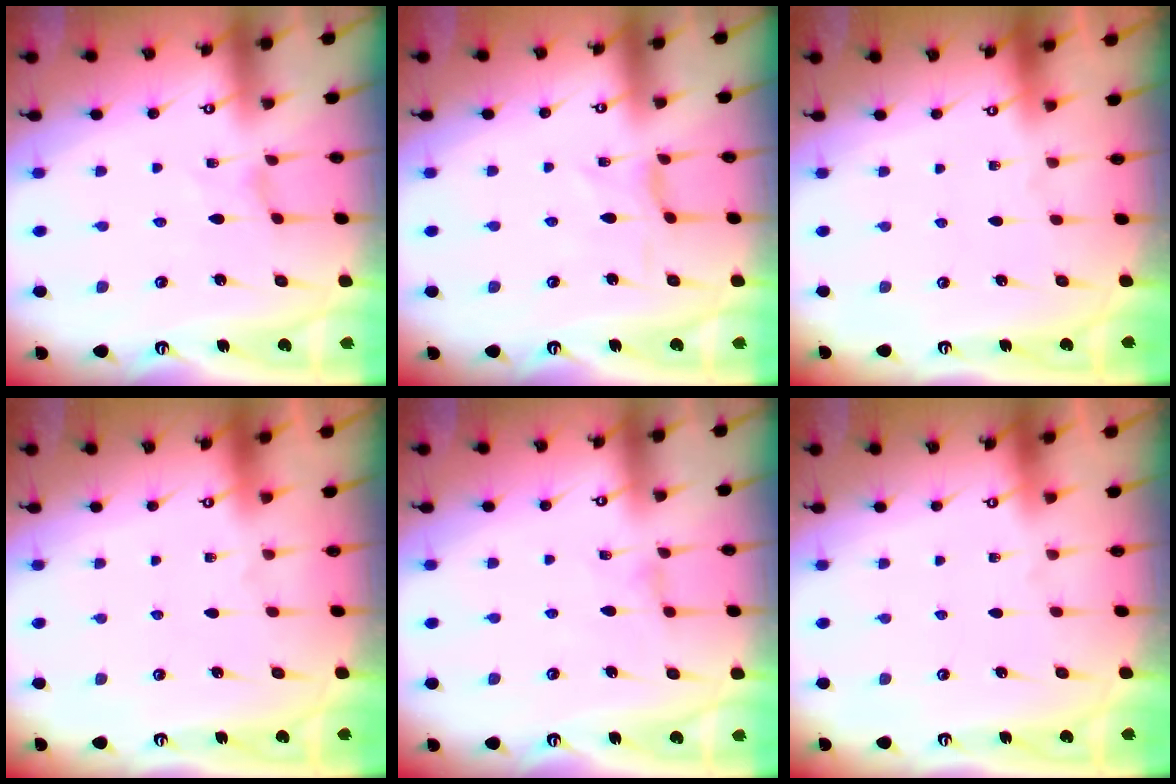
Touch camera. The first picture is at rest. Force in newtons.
{"total": 0.9, "press": 0.9, "slide": 0.3}
{"total": 0.0}
{"total": 0.0}
{"total": 1.1, "press": 1.1, "slide": 0.2}
{"total": 0.0}